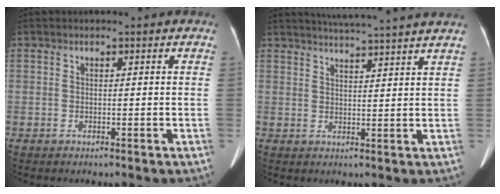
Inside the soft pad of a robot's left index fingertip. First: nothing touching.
{"total": 12.1, "force": [11.0, -1.4, 4.7], "torque": [-0.079, -0.001, 0.139]}